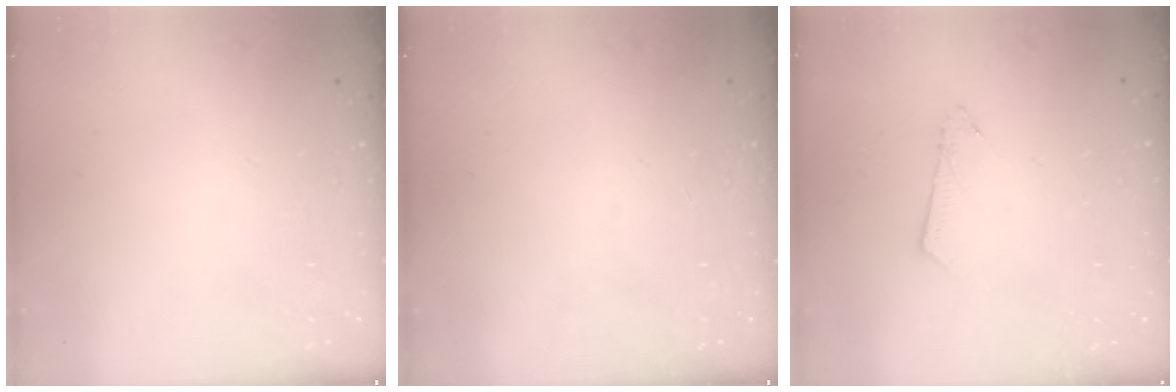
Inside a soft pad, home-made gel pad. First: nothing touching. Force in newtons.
{"total": 0.0}
{"total": 4.2, "press": 4.2, "slide": 0.2}